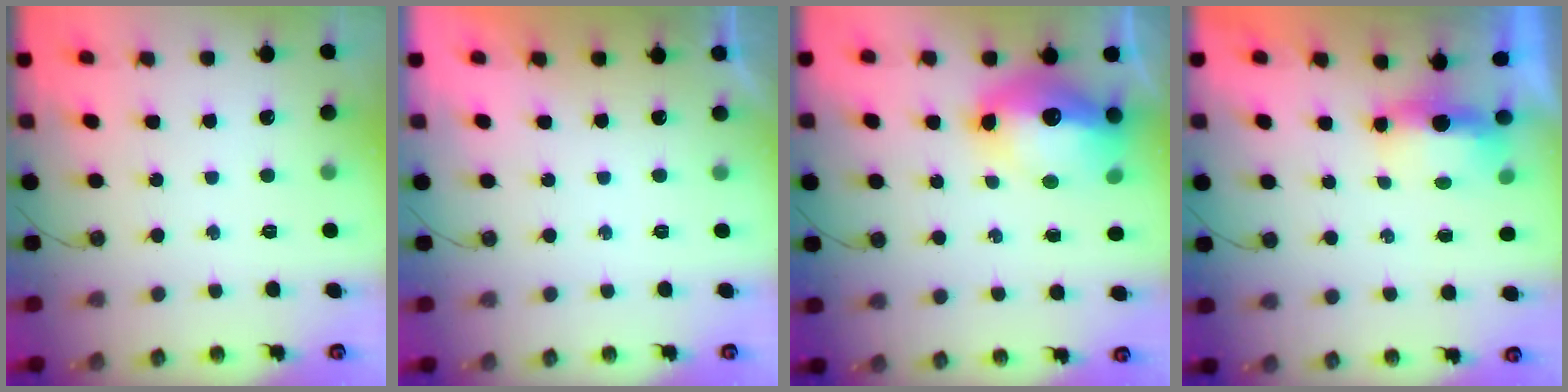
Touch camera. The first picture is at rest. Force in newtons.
{"total": 0.0}
{"total": 16.1, "press": 16.1, "slide": 1.5}
{"total": 10.5, "press": 6.1, "slide": 8.5}